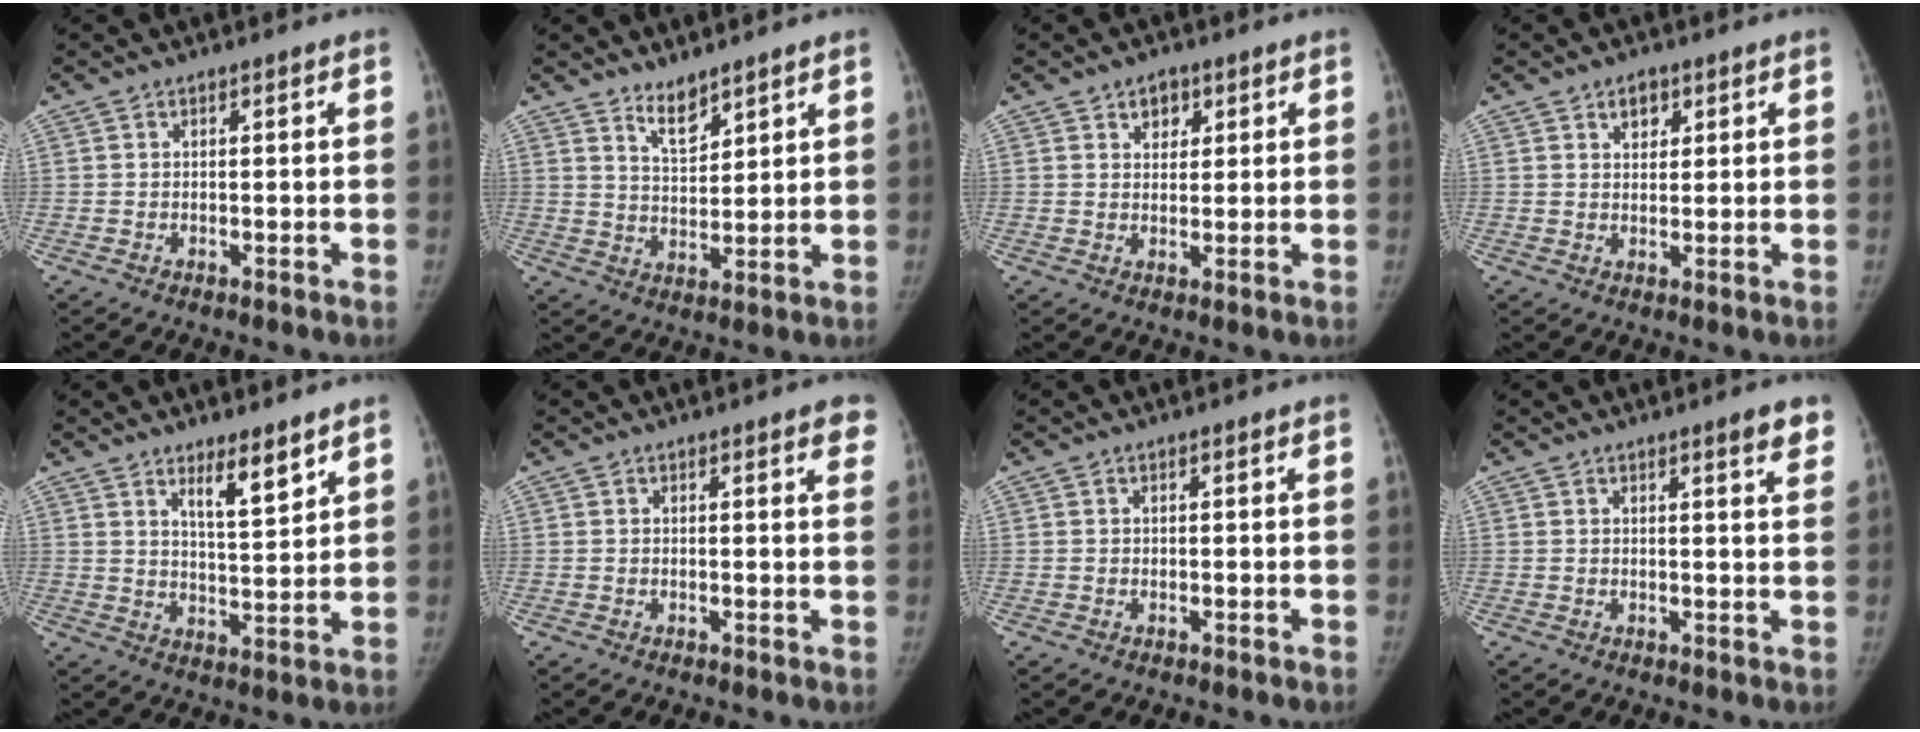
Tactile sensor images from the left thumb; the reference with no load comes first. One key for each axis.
{"total": 5.0, "fx": 4.1, "fy": 1.7, "fz": 2.2, "tx": -0.023, "ty": -0.039, "tz": 0.078}
{"total": 3.6, "fx": 1.9, "fy": 2.6, "fz": 1.5, "tx": 0.001, "ty": -0.008, "tz": 0.027}
{"total": 3.3, "fx": 1.8, "fy": 2.3, "fz": 1.6, "tx": -0.004, "ty": -0.009, "tz": 0.028}
{"total": 7.1, "fx": 4.9, "fy": 1.6, "fz": 4.9, "tx": -0.069, "ty": -0.043, "tz": 0.083}
{"total": 3.6, "fx": 2.3, "fy": 1.0, "fz": 2.6, "tx": -0.012, "ty": -0.003, "tz": 0.019}
{"total": 0.0}
{"total": 3.9, "fx": 2.6, "fy": 0.6, "fz": 2.9, "tx": -0.026, "ty": -0.013, "tz": 0.032}